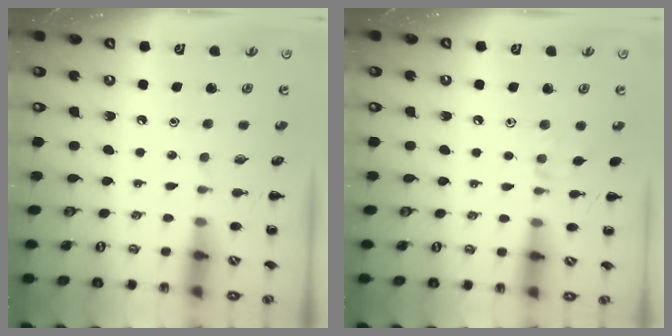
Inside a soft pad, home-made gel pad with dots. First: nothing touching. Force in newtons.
{"total": 5.5, "press": 5.1, "slide": 1.8}